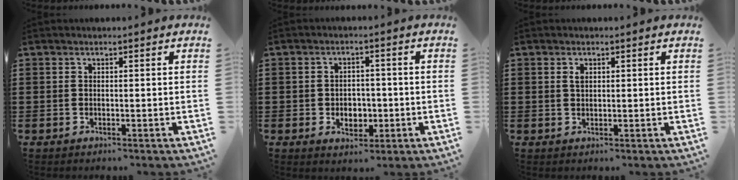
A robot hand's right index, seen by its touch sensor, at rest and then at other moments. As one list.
[{"total": 3.5, "force": [-0.8, 2.7, 2.1], "torque": [-0.031, -0.002, -0.020]}, {"total": 1.3, "force": [0.5, 0.7, 1.0], "torque": [-0.021, 0.005, 0.008]}]